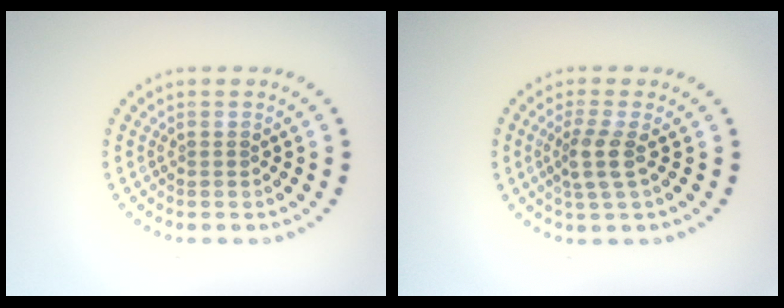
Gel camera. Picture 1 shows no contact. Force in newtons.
{"total": 2.4, "press": 1.9, "slide": 1.5}